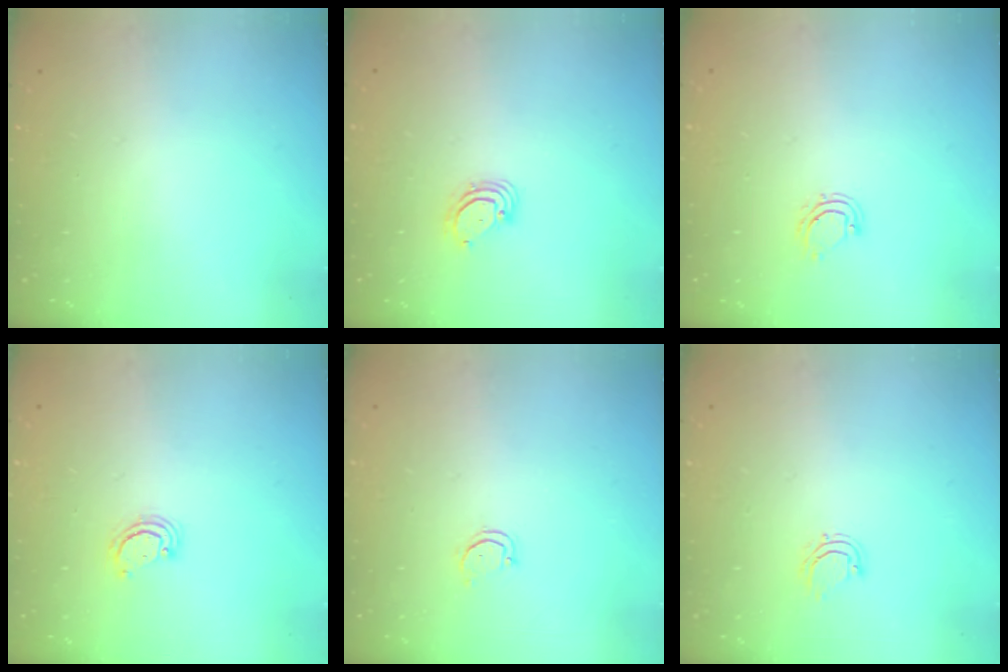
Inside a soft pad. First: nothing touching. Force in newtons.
{"total": 3.7, "press": 3.7, "slide": 0.1}
{"total": 5.0, "press": 5.0, "slide": 0.2}
{"total": 2.6, "press": 2.6, "slide": 0.3}
{"total": 2.6, "press": 2.6, "slide": 0.2}
{"total": 4.8, "press": 4.7, "slide": 0.7}